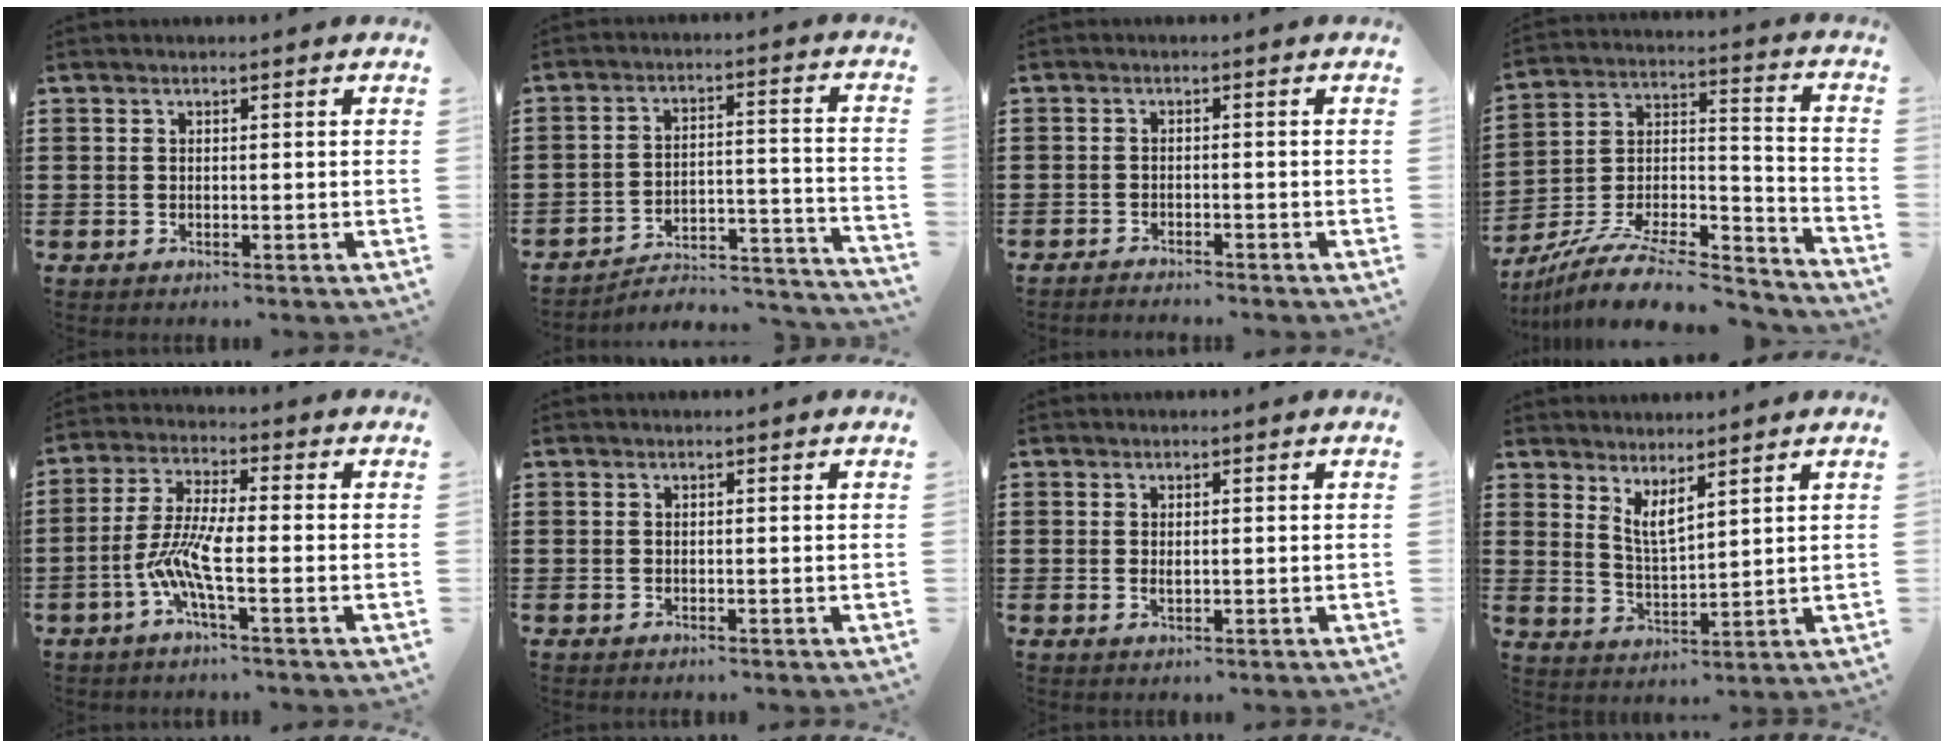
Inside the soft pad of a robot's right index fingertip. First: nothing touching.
{"total": 3.4, "force": [-3.0, 1.0, 1.3], "torque": [-0.032, -0.008, -0.070]}
{"total": 1.4, "force": [-1.4, 0.1, -0.1], "torque": [-0.003, 0.003, -0.030]}
{"total": 11.3, "force": [-9.4, 3.2, 5.5], "torque": [-0.092, 0.024, -0.177]}
{"total": 7.5, "force": [-2.8, 1.5, 6.8], "torque": [-0.163, -0.016, -0.063]}
{"total": 0.0}
{"total": 1.0, "force": [0.1, 0.4, 0.9], "torque": [-0.018, 0.004, -0.001]}
{"total": 3.7, "force": [3.0, 0.6, 2.1], "torque": [-0.050, -0.006, 0.054]}